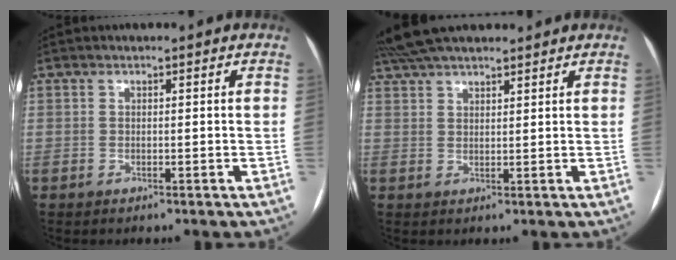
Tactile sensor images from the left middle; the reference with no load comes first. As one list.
[{"total": 10.5, "force": [9.0, 2.4, 4.7], "torque": [-0.081, 0.047, 0.154]}]